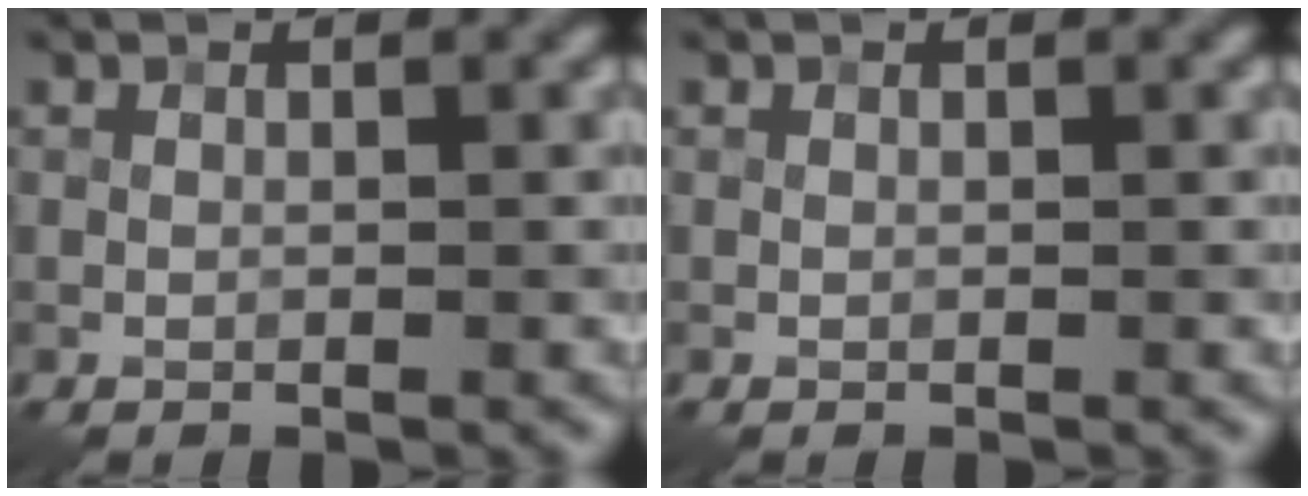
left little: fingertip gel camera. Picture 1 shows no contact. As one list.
[{"total": 0.0}]